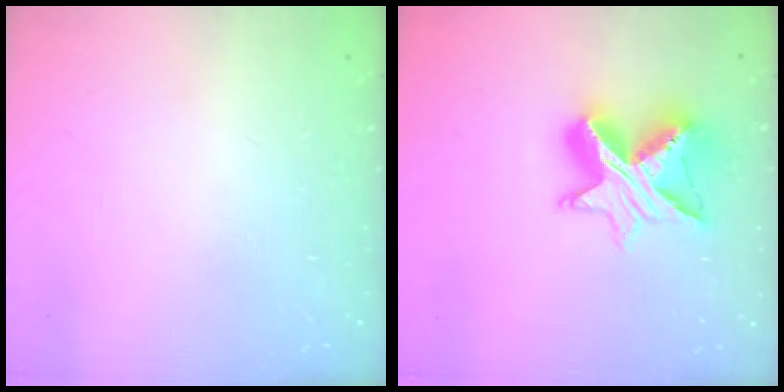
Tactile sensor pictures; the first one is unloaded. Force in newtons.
{"total": 13.3, "press": 13.3, "slide": 0.8}